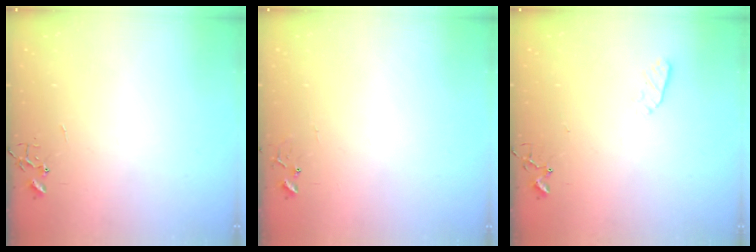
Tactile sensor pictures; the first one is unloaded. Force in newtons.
{"total": 7.0, "press": 7.0, "slide": 0.6}
{"total": 3.9, "press": 3.9, "slide": 0.4}